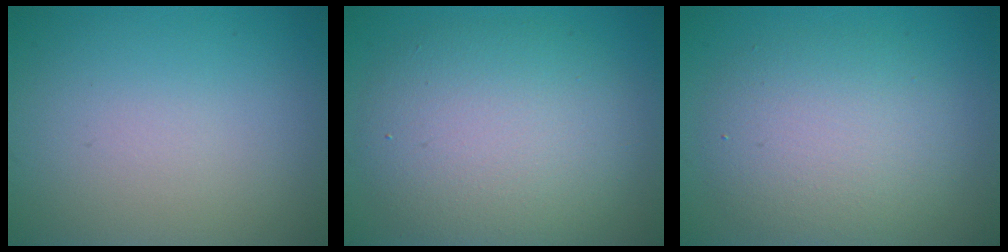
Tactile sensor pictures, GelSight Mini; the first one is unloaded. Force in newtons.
{"total": 7.8, "press": 7.8, "slide": 0.5}
{"total": 5.4, "press": 5.4, "slide": 0.2}